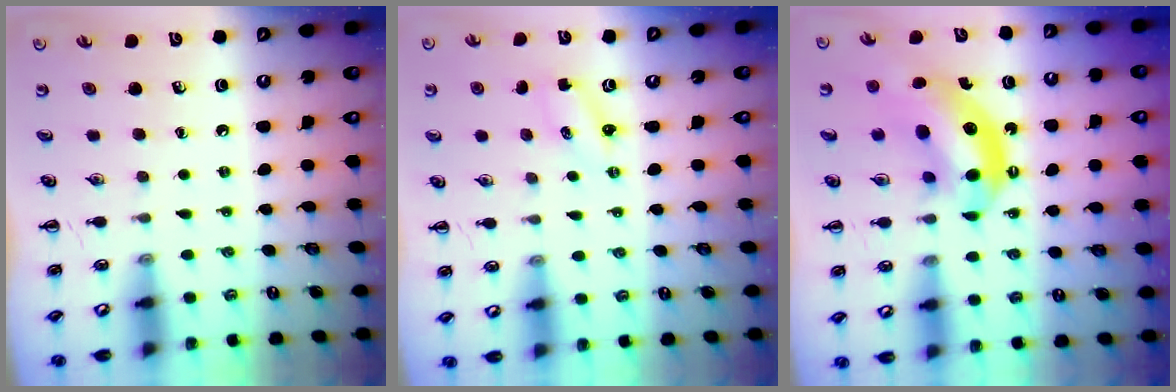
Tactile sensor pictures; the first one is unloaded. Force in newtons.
{"total": 2.1, "press": 2.0, "slide": 0.6}
{"total": 10.9, "press": 10.5, "slide": 2.8}